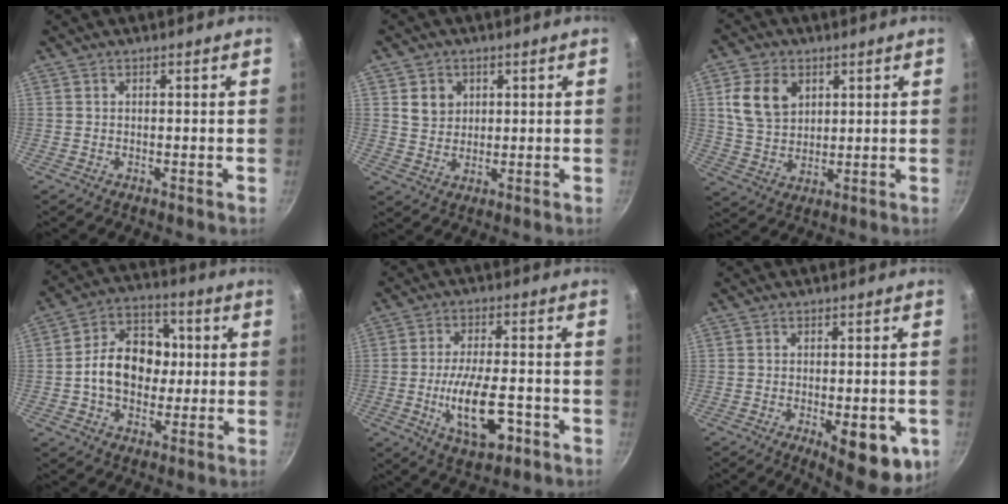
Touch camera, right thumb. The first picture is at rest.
{"total": 5.1, "force": [1.8, 4.3, 2.0], "torque": [-0.014, -0.010, 0.036]}
{"total": 10.2, "force": [3.6, 7.3, 6.1], "torque": [-0.097, -0.009, 0.074]}
{"total": 13.7, "force": [-0.3, 10.2, 9.1], "torque": [-0.118, 0.027, -0.011]}
{"total": 11.8, "force": [-3.6, 5.0, 10.1], "torque": [-0.169, 0.010, -0.057]}
{"total": 11.8, "force": [-4.1, 4.5, 10.1], "torque": [-0.117, -0.006, -0.043]}